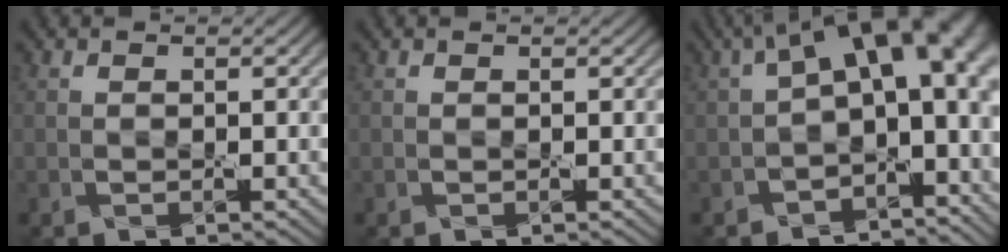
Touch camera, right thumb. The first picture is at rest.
{"total": 0.0}
{"total": 14.6, "force": [1.4, 7.7, 12.3], "torque": [-0.181, -0.007, 0.036]}